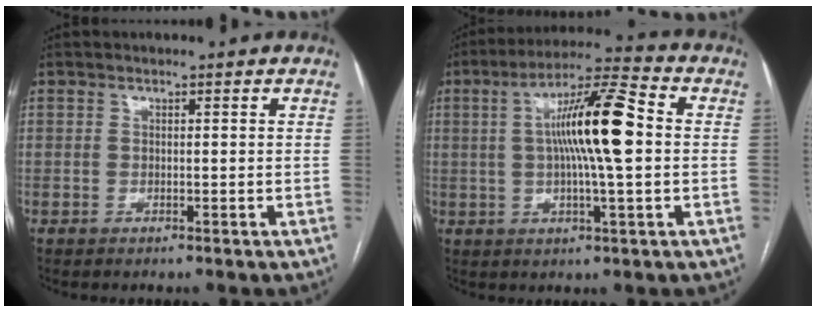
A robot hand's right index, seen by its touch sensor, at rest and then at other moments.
{"total": 13.1, "force": [1.0, 1.1, 13.0], "torque": [-0.229, 0.017, 0.010]}